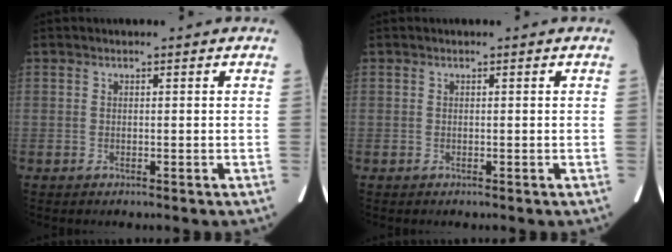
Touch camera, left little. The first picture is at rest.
{"total": 0.0}